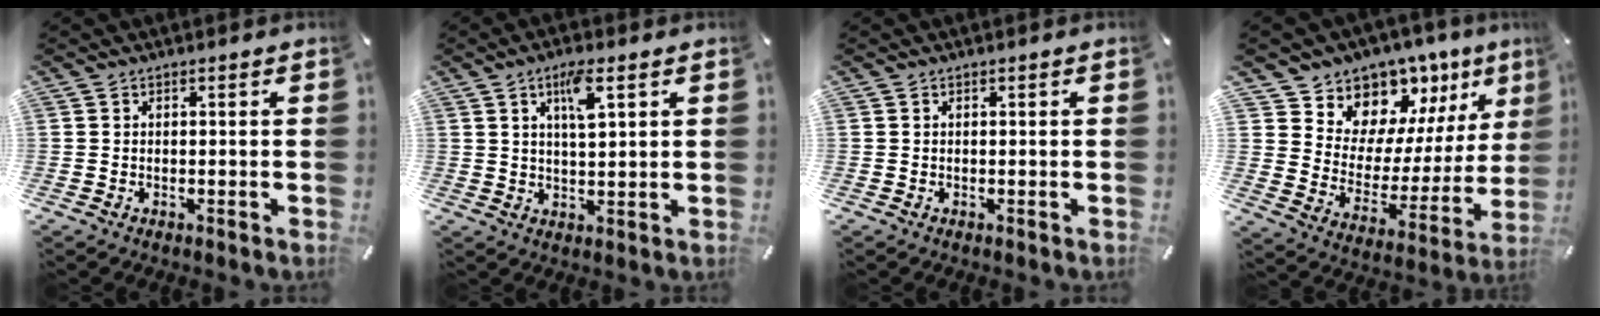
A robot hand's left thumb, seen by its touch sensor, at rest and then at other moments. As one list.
[{"total": 6.0, "force": [3.2, 1.7, 4.8], "torque": [-0.089, -0.001, 0.050]}, {"total": 0.0}, {"total": 10.9, "force": [9.0, 6.1, -0.9], "torque": [0.014, -0.118, 0.160]}]